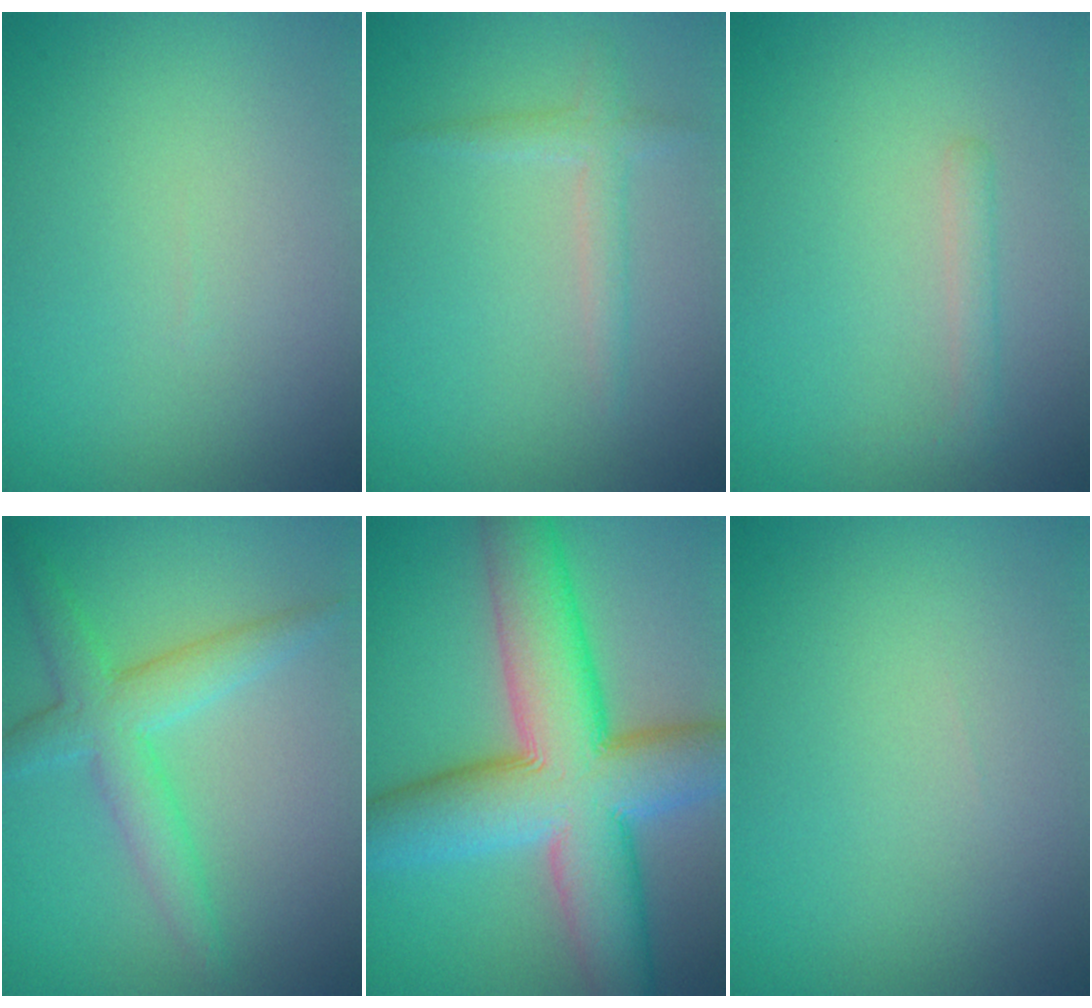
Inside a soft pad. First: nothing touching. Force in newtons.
{"total": 1.7, "press": 1.7, "slide": 0.1}
{"total": 1.2, "press": 1.2, "slide": 0.1}
{"total": 4.5, "press": 4.5, "slide": 0.2}
{"total": 13.4, "press": 13.4, "slide": 0.3}
{"total": 0.0}